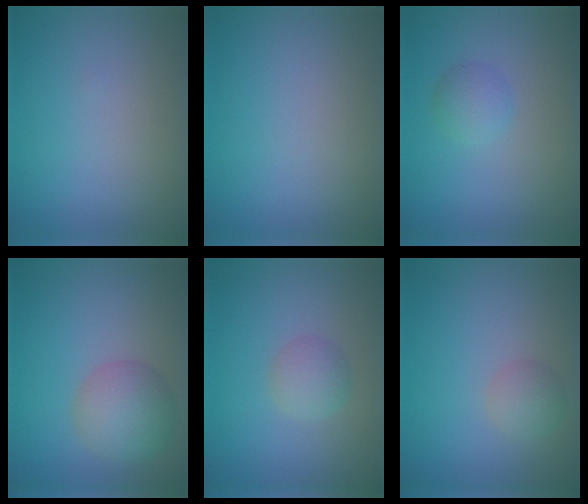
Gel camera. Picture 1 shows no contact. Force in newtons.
{"total": 0.0}
{"total": 1.7, "press": 1.7, "slide": 0.0}
{"total": 4.4, "press": 4.4, "slide": 0.0}
{"total": 2.0, "press": 2.0, "slide": 0.0}
{"total": 1.8, "press": 1.8, "slide": 0.1}